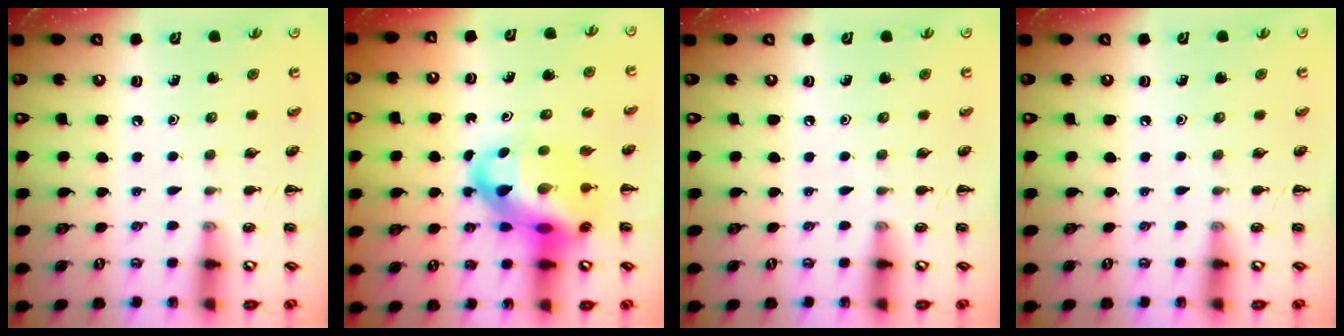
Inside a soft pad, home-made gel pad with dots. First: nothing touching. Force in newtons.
{"total": 14.8, "press": 14.3, "slide": 3.6}
{"total": 0.0}
{"total": 0.0}